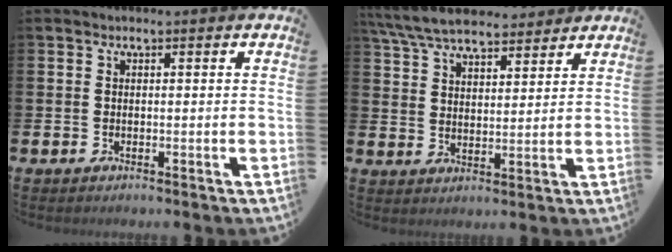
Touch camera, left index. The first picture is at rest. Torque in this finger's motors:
{"motor_torque": [1.03, -1.11, 0.08, 0.21]}